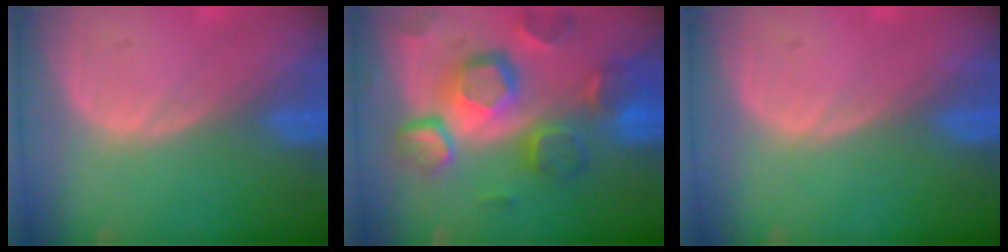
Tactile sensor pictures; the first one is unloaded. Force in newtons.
{"total": 12.4, "press": 10.6, "slide": 6.3}
{"total": 0.0}